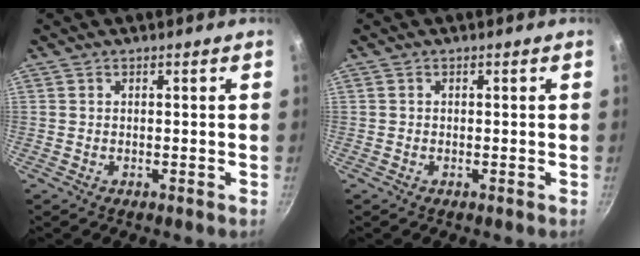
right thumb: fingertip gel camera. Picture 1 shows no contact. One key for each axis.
{"total": 0.0}